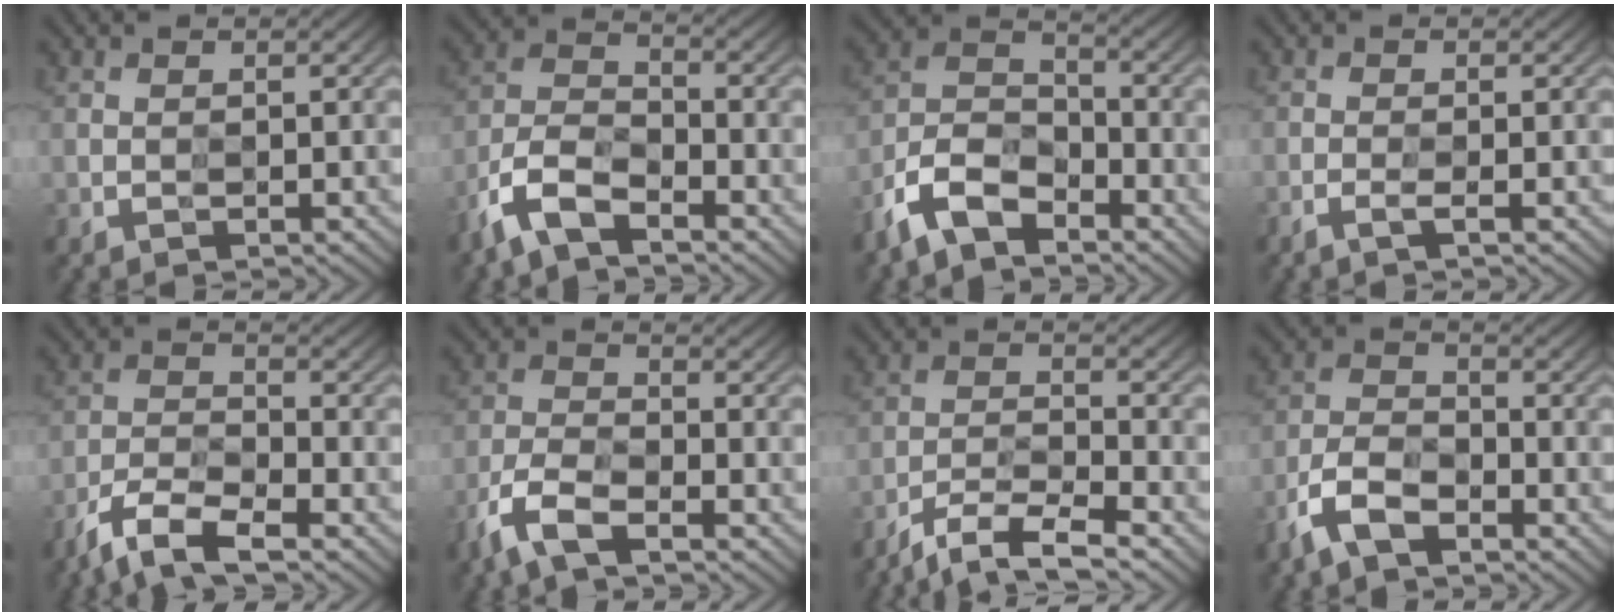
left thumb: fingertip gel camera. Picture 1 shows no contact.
{"total": 8.2, "force": [-6.2, 3.1, 4.4], "torque": [-0.087, -0.006, -0.135]}
{"total": 8.6, "force": [-6.6, 3.9, 4.0], "torque": [-0.075, -0.002, -0.141]}
{"total": 1.1, "force": [-0.8, -0.5, 0.3], "torque": [-0.005, -0.002, -0.020]}
{"total": 6.5, "force": [-5.8, 1.3, 2.7], "torque": [-0.053, -0.004, -0.121]}
{"total": 6.3, "force": [-5.0, 1.9, 3.2], "torque": [-0.070, -0.006, -0.110]}
{"total": 5.8, "force": [-5.5, 0.2, 1.7], "torque": [-0.032, -0.004, -0.108]}
{"total": 6.4, "force": [-4.8, 2.7, 3.2], "torque": [-0.065, 0.000, -0.104]}